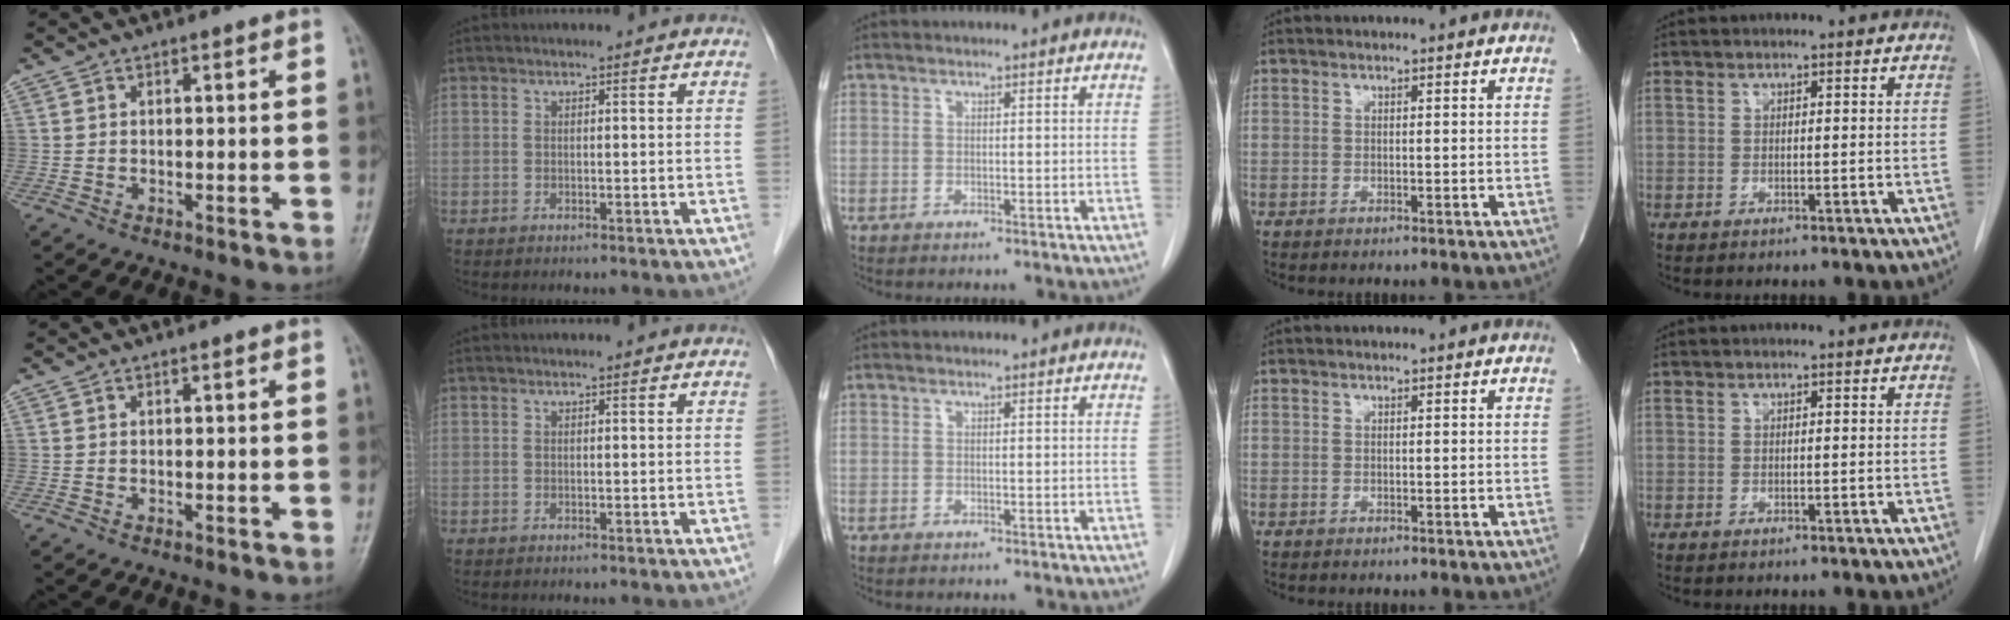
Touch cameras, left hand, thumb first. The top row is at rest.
{}